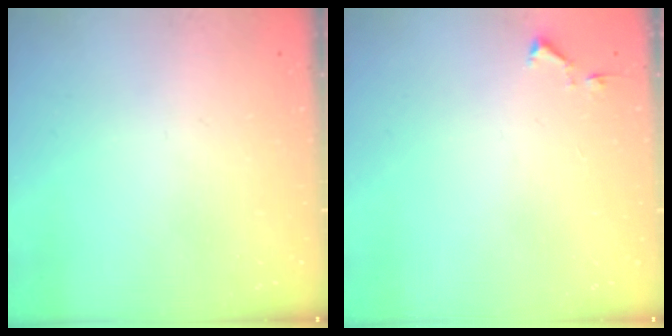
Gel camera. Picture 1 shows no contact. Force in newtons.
{"total": 3.1, "press": 3.1, "slide": 0.6}